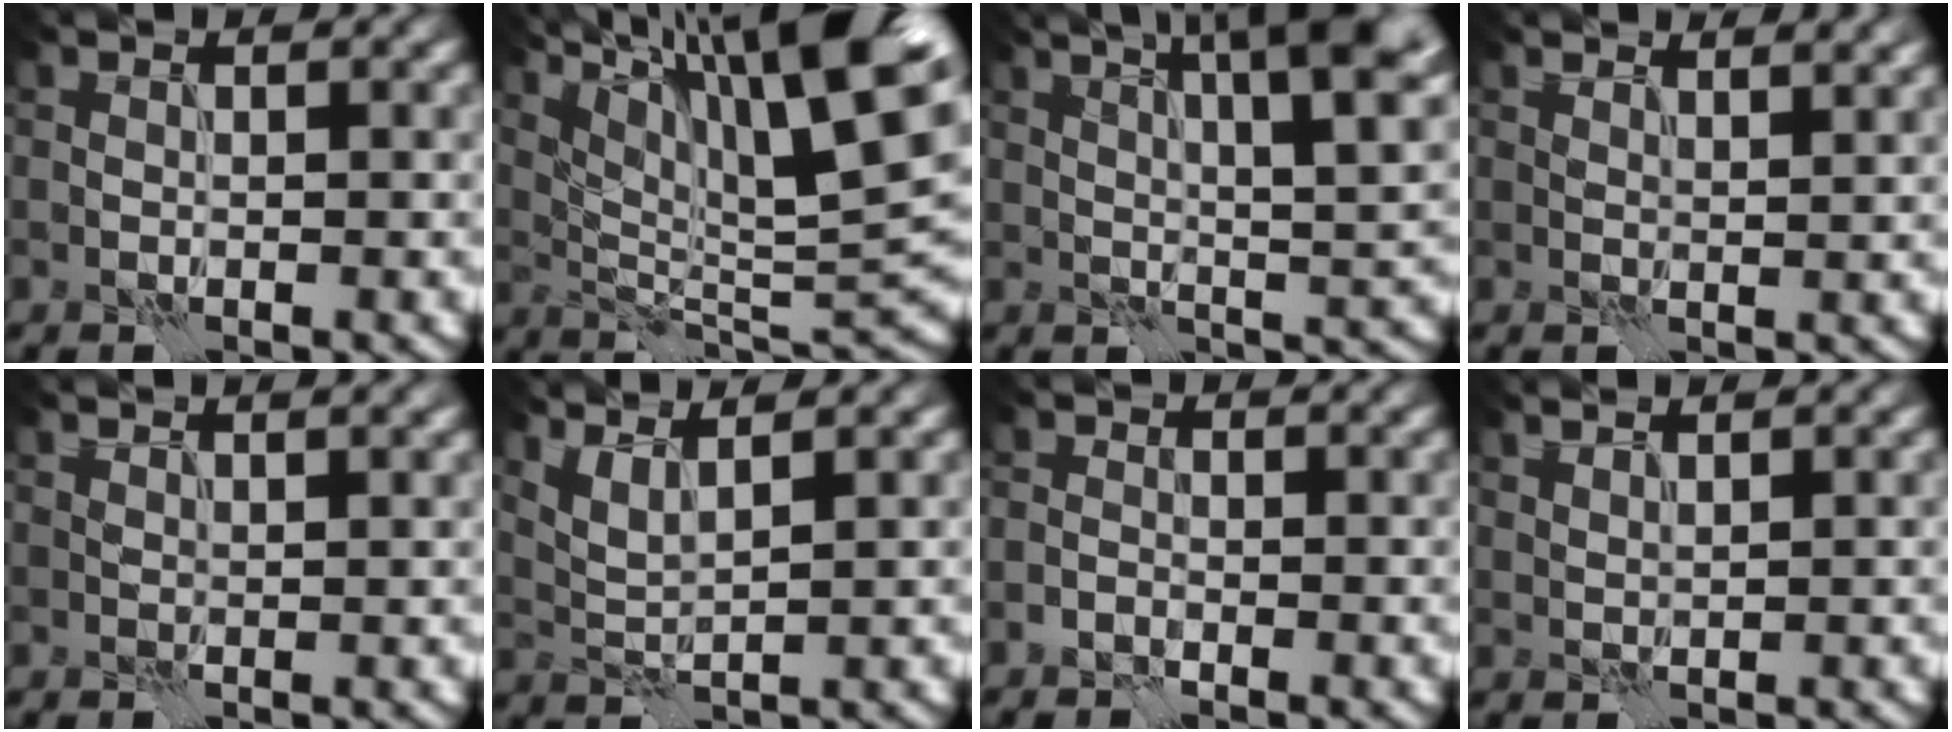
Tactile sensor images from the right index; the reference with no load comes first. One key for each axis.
{"total": 16.8, "fx": 9.0, "fy": 5.1, "fz": 13.2, "tx": -0.206, "ty": 0.026, "tz": 0.146}
{"total": 11.5, "fx": 5.2, "fy": 3.5, "fz": 9.6, "tx": -0.130, "ty": 0.018, "tz": 0.068}
{"total": 4.0, "fx": 3.0, "fy": 1.5, "fz": 2.2, "tx": -0.014, "ty": 0.017, "tz": 0.023}
{"total": 2.0, "fx": 1.3, "fy": 0.7, "fz": 1.3, "tx": -0.009, "ty": 0.005, "tz": 0.010}
{"total": 3.1, "fx": 2.2, "fy": 0.9, "fz": 1.9, "tx": -0.041, "ty": 0.003, "tz": 0.047}
{"total": 1.0, "fx": -0.8, "fy": 0.4, "fz": -0.2, "tx": 0.004, "ty": -0.002, "tz": -0.015}
{"total": 2.1, "fx": 1.6, "fy": 0.7, "fz": 1.2, "tx": -0.007, "ty": 0.002, "tz": 0.014}